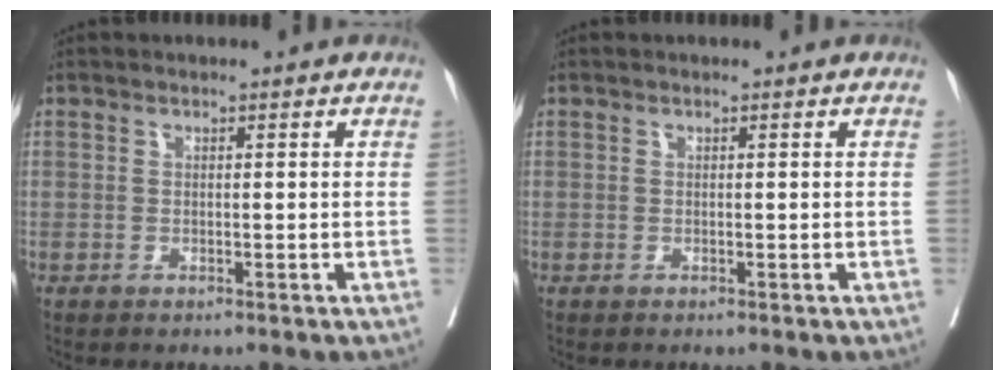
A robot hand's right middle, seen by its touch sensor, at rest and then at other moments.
{"total": 0.0}